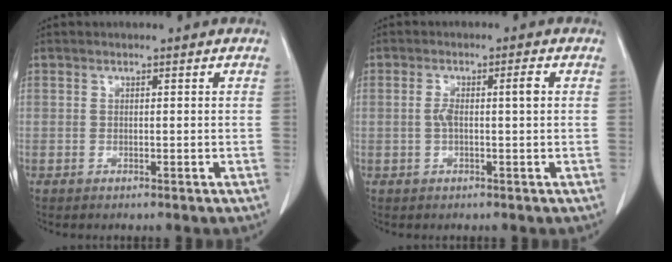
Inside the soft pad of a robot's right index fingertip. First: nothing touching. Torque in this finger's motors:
{"motor_torque": [0.17, -0.05, 0.09, 0.03]}